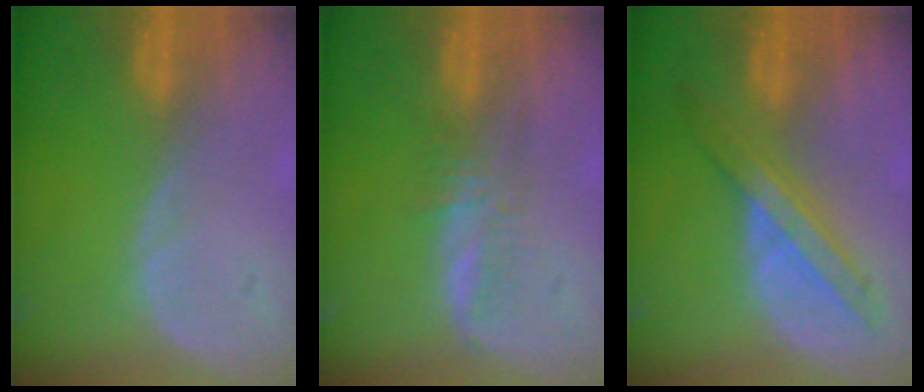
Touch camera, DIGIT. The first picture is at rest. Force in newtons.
{"total": 3.1, "press": 3.1, "slide": 0.5}
{"total": 6.9, "press": 6.4, "slide": 2.5}